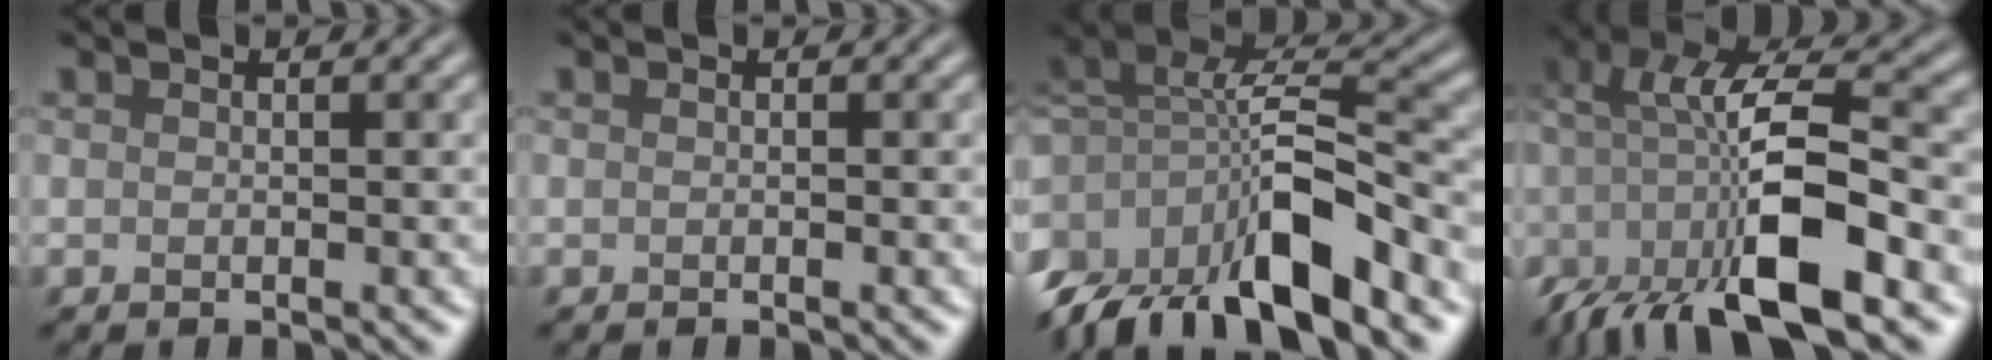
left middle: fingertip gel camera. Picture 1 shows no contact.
{"total": 0.0}
{"total": 11.8, "force": [-5.5, 4.7, 9.3], "torque": [-0.164, 0.006, -0.109]}
{"total": 12.5, "force": [-5.3, 4.7, 10.2], "torque": [-0.186, 0.000, -0.101]}